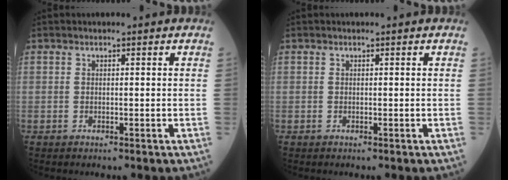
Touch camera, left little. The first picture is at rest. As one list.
[{"total": 0.0}]